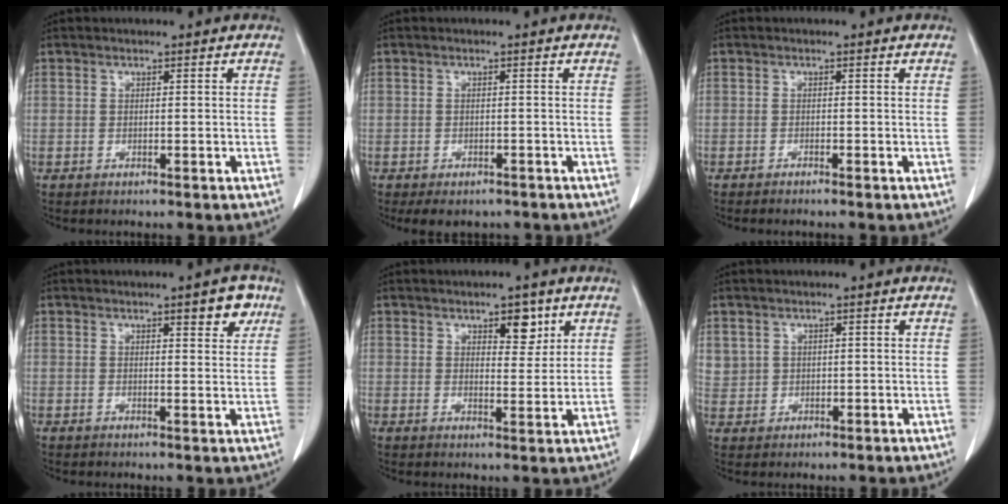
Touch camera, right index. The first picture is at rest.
{"total": 5.0, "force": [-3.9, 2.7, 1.7], "torque": [-0.013, 0.001, -0.049]}
{"total": 1.0, "force": [-0.9, -0.1, 0.4], "torque": [-0.007, -0.001, -0.015]}
{"total": 4.4, "force": [2.7, 1.1, 3.3], "torque": [-0.040, -0.004, 0.033]}
{"total": 4.4, "force": [2.6, 1.9, 3.0], "torque": [-0.039, -0.003, 0.038]}
{"total": 3.0, "force": [1.2, 2.8, 0.2], "torque": [0.010, 0.007, 0.027]}